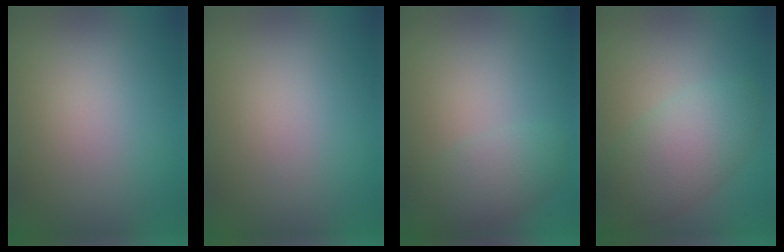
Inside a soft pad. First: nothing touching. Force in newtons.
{"total": 0.0}
{"total": 3.0, "press": 3.0, "slide": 0.1}
{"total": 5.2, "press": 5.2, "slide": 0.2}